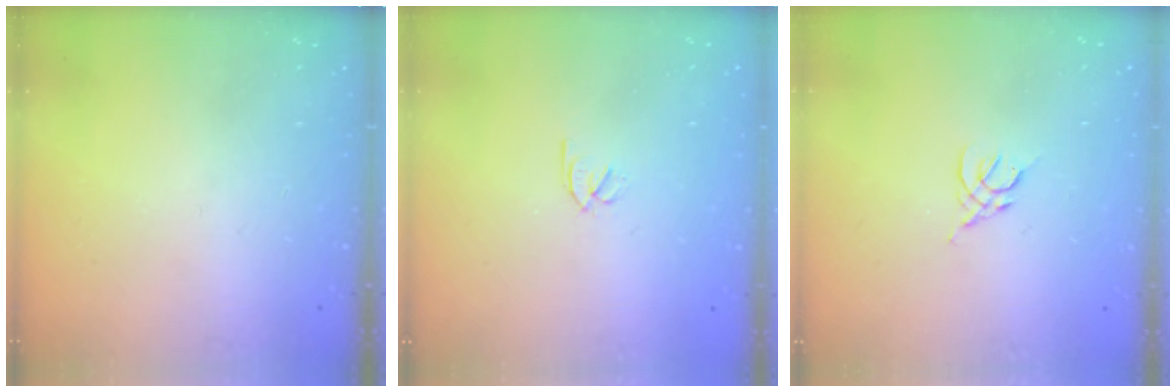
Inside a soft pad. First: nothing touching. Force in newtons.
{"total": 1.8, "press": 1.7, "slide": 0.5}
{"total": 2.5, "press": 2.4, "slide": 0.7}